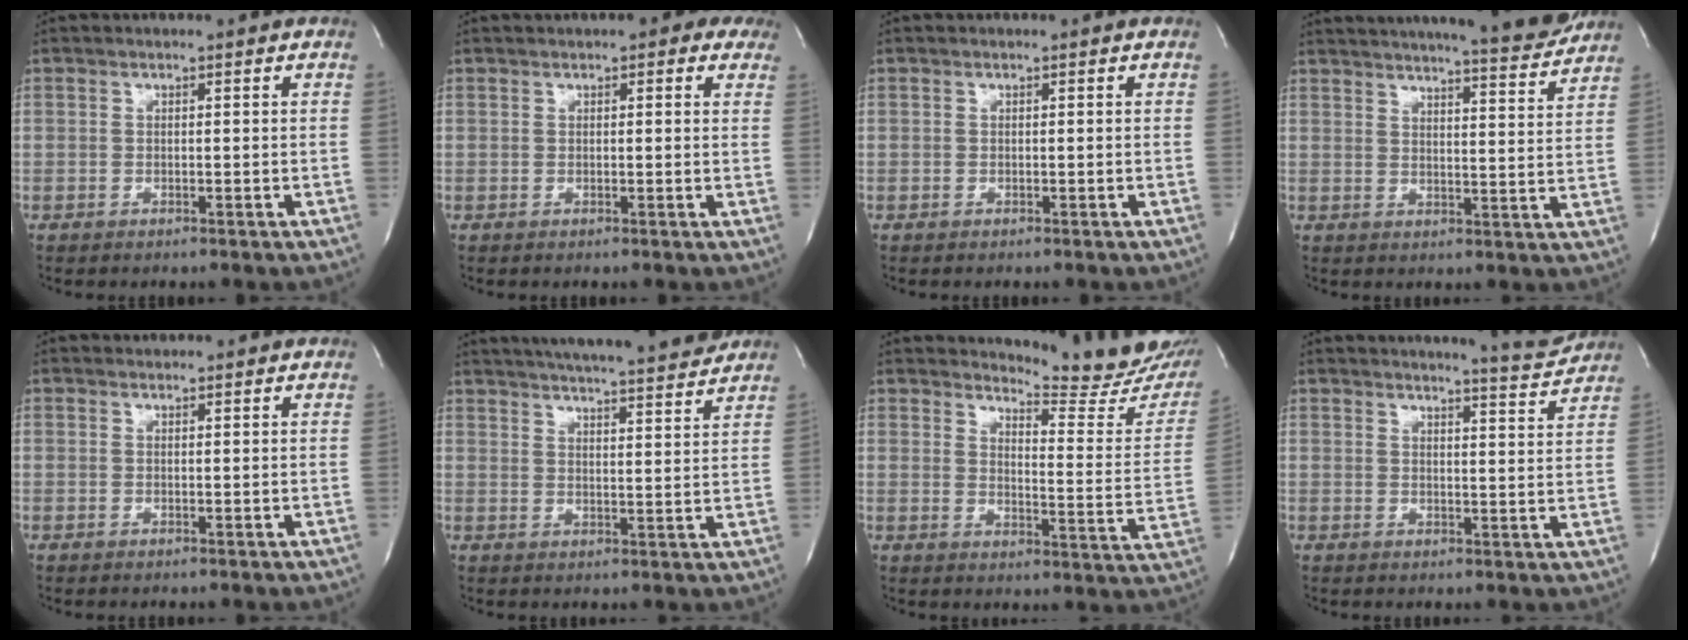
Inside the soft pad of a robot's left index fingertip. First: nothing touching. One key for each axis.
{"total": 5.7, "fx": 4.2, "fy": 2.0, "fz": 3.3, "tx": -0.027, "ty": 0.014, "tz": 0.041}
{"total": 0.0}
{"total": 17.9, "fx": 16.6, "fy": 0.6, "fz": 6.8, "tx": -0.103, "ty": -0.030, "tz": 0.211}
{"total": 2.6, "fx": 2.6, "fy": 0.5, "fz": 0.2, "tx": -0.011, "ty": 0.016, "tz": 0.031}
{"total": 19.1, "fx": 17.5, "fy": 0.8, "fz": 7.5, "tx": -0.125, "ty": -0.009, "tz": 0.235}
{"total": 16.6, "fx": 16.2, "fy": 0.8, "fz": 3.6, "tx": -0.041, "ty": -0.122, "tz": 0.179}
{"total": 7.2, "fx": 7.1, "fy": -0.5, "fz": 1.1, "tx": -0.023, "ty": -0.026, "tz": 0.086}